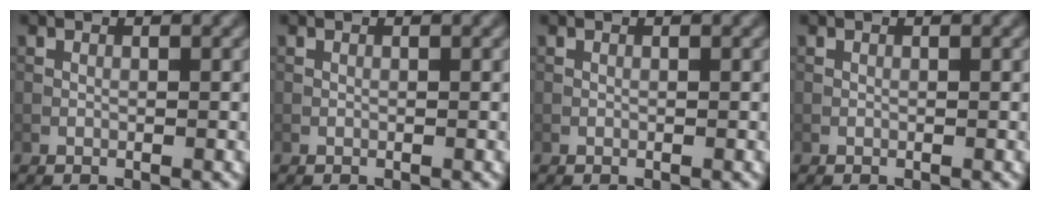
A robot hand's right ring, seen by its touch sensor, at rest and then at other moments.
{"total": 0.0}
{"total": 0.0}
{"total": 0.0}